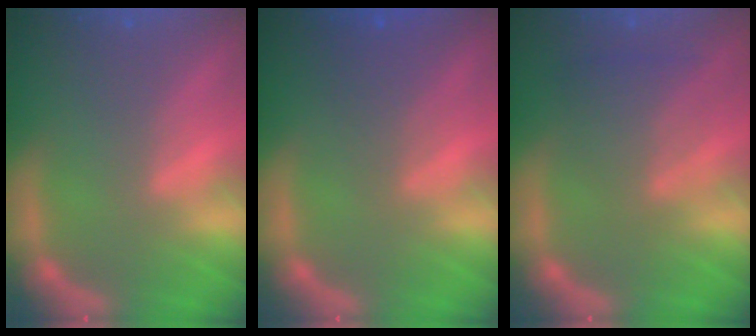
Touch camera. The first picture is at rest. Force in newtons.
{"total": 2.5}
{"total": 4.0}